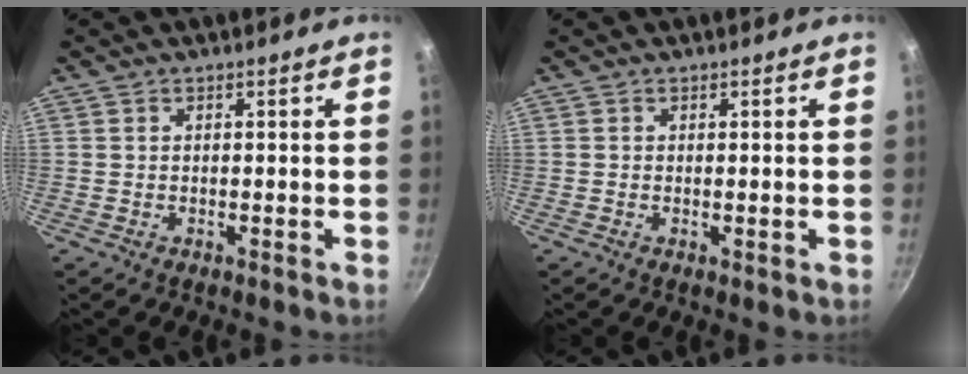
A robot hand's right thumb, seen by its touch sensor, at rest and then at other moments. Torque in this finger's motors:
{"motor_torque": [0.12, -0.06, 0.10, -0.34, 0.04]}